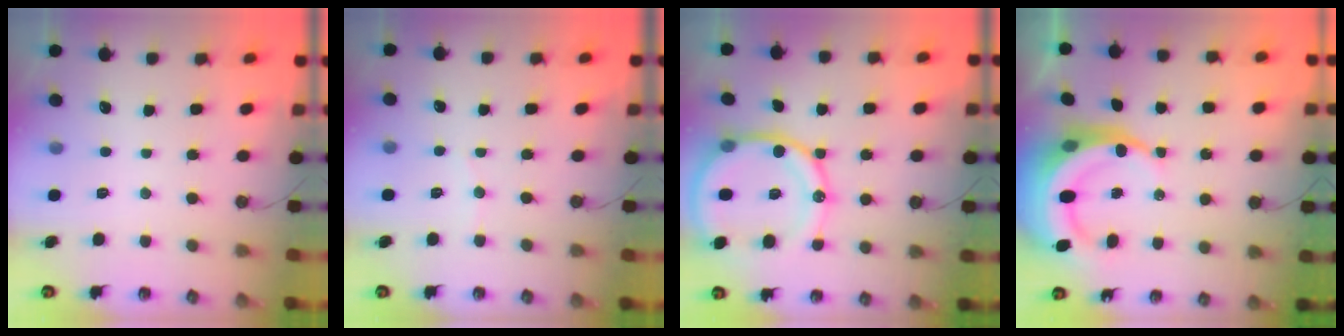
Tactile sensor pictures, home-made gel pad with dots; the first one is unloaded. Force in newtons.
{"total": 3.1, "press": 3.1, "slide": 0.3}
{"total": 18.6, "press": 18.5, "slide": 1.5}
{"total": 13.6, "press": 13.4, "slide": 2.5}